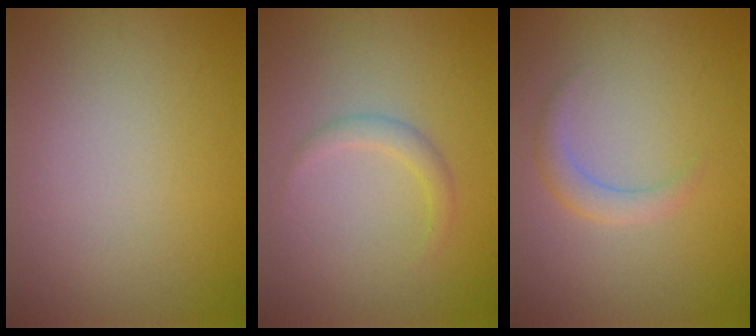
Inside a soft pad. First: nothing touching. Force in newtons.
{"total": 1.5, "press": 1.5, "slide": 0.1}
{"total": 1.8, "press": 1.8, "slide": 0.0}